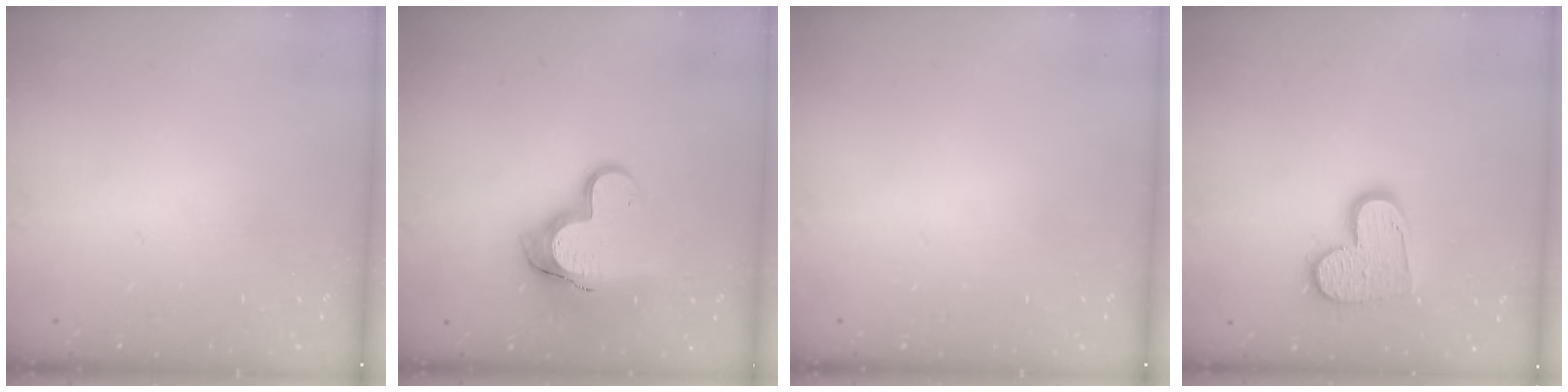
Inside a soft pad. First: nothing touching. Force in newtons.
{"total": 13.7, "press": 13.7, "slide": 1.3}
{"total": 0.0}
{"total": 13.0, "press": 13.0, "slide": 1.0}